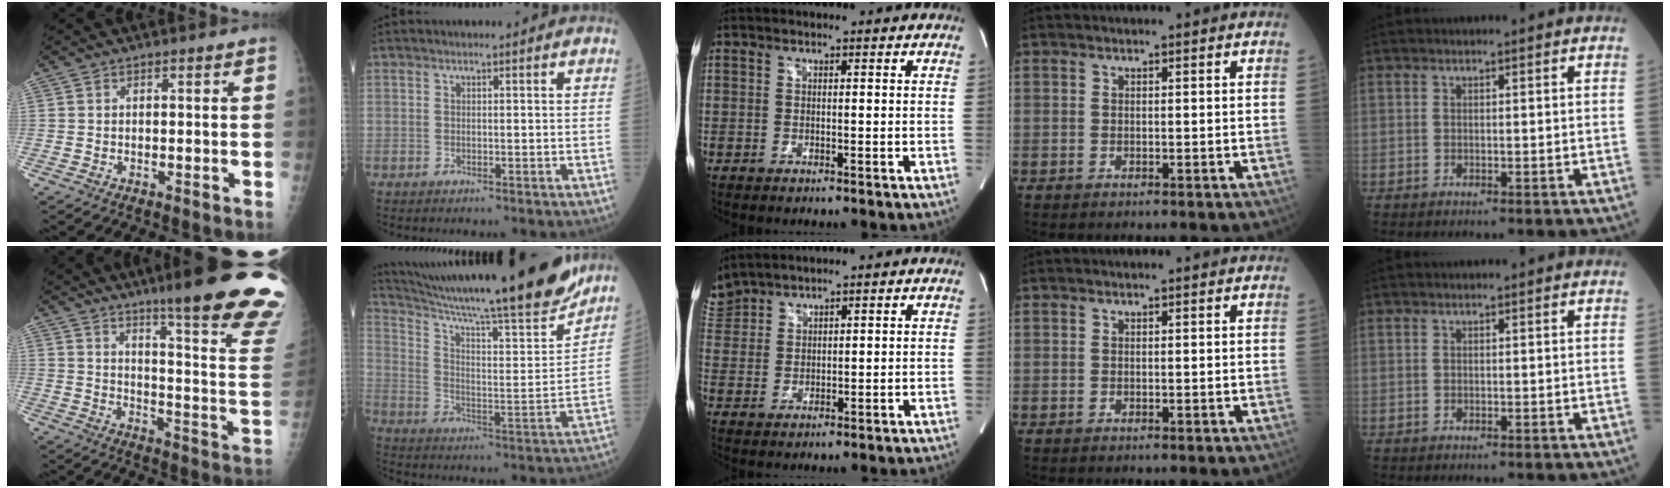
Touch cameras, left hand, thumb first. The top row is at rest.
{"thumb": {"total": 25.7, "force": [19.0, 2.1, 17.2], "torque": [-0.193, -0.124, 0.247]}, "index": {"total": 25.6, "force": [21.9, 0.4, 13.3], "torque": [-0.223, -0.053, 0.318]}, "middle": {"total": 5.0, "force": [4.8, 1.1, 0.5], "torque": [-0.020, 0.022, 0.102]}}